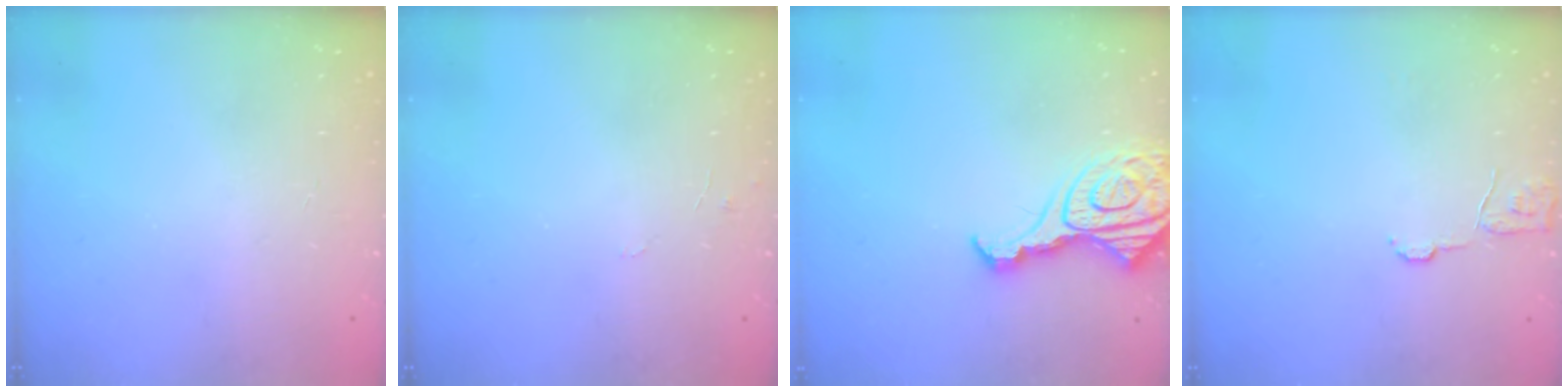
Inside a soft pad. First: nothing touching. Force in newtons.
{"total": 4.2, "press": 4.2, "slide": 0.4}
{"total": 15.1, "press": 15.0, "slide": 1.7}
{"total": 5.8, "press": 5.8, "slide": 0.4}